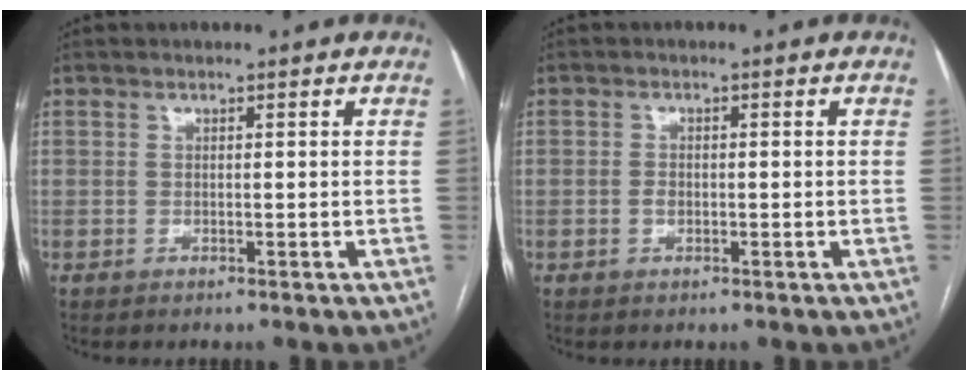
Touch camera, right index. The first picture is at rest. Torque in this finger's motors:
{"motor_torque": [-0.02, -0.03, 0.01, 0.00]}